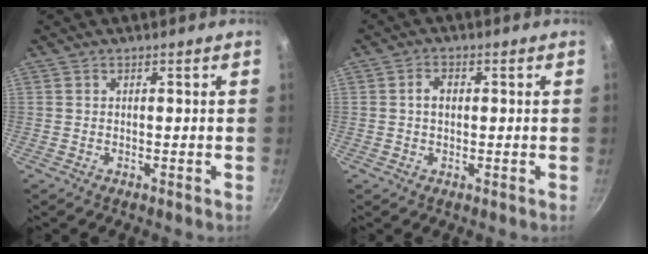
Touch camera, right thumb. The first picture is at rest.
{"total": 2.8, "force": [0.2, 2.0, 1.9], "torque": [-0.023, 0.008, 0.001]}